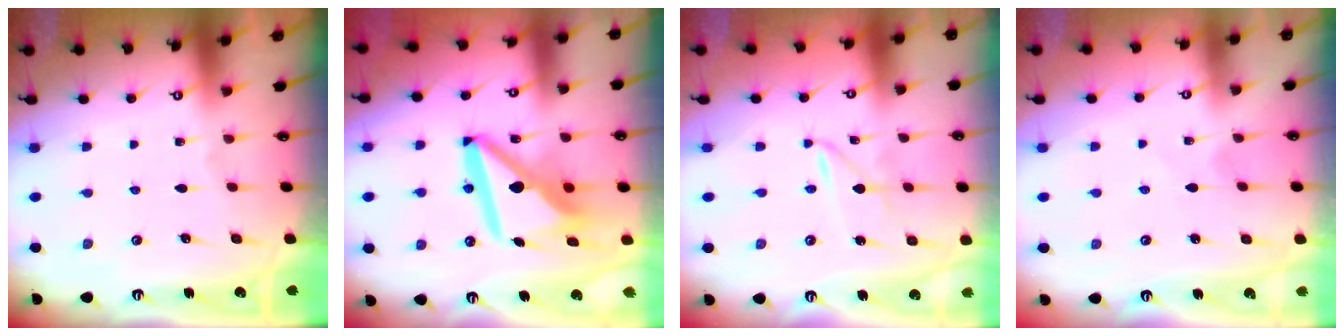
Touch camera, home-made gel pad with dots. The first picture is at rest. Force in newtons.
{"total": 14.3, "press": 14.2, "slide": 1.5}
{"total": 1.6, "press": 1.6, "slide": 0.3}
{"total": 1.7, "press": 1.7, "slide": 0.2}